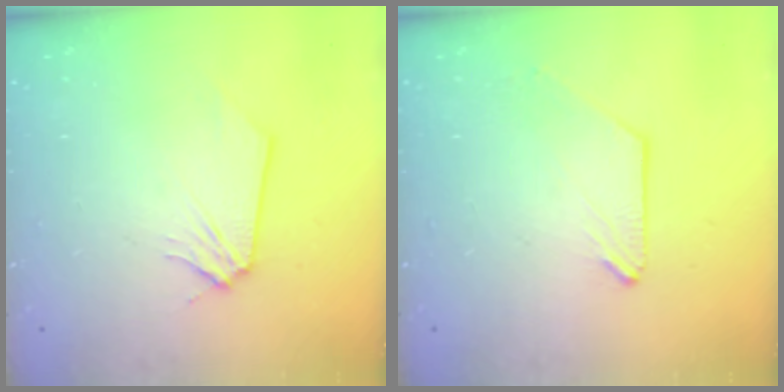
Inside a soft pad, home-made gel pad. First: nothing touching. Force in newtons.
{"total": 0.7, "press": 0.7, "slide": 0.1}